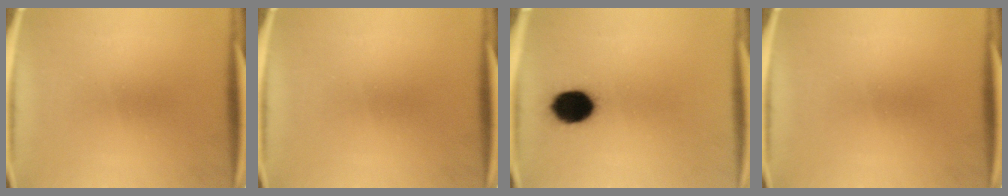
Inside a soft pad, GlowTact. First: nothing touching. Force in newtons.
{"total": 0.0}
{"total": 9.8}
{"total": 0.0}